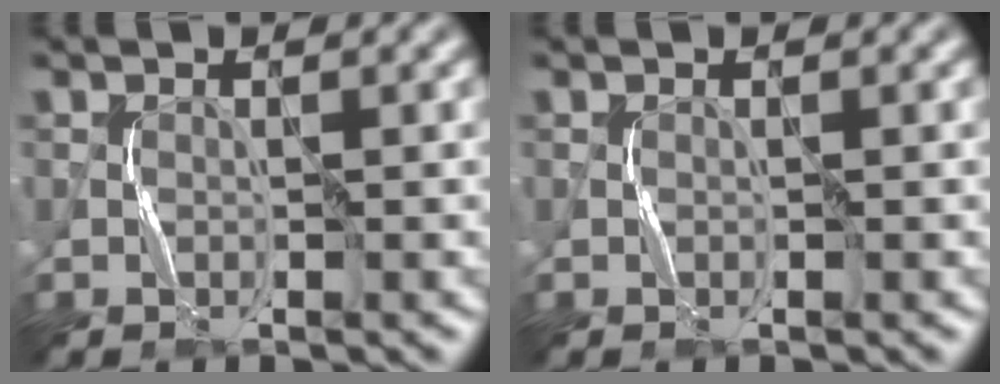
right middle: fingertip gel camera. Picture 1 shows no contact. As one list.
[{"total": 0.0}]